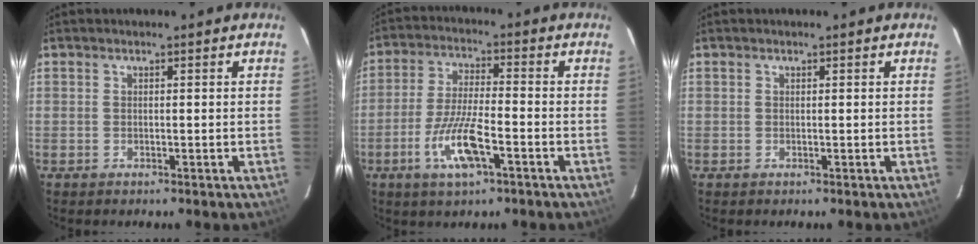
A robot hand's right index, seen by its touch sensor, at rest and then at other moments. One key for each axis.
{"total": 10.0, "fx": -4.6, "fy": 2.4, "fz": 8.5, "tx": -0.177, "ty": -0.009, "tz": -0.086}
{"total": 0.0}